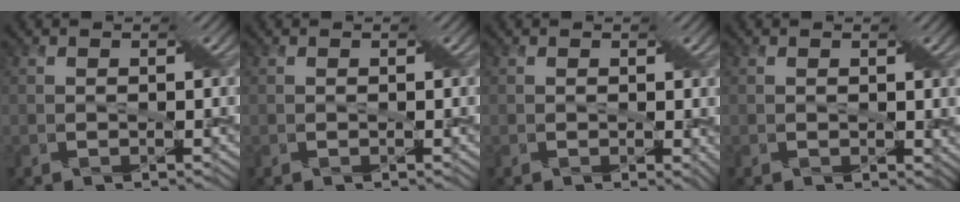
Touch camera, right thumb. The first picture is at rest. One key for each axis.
{"total": 0.0}
{"total": 1.6, "fx": 0.3, "fy": 1.0, "fz": 1.2, "tx": -0.010, "ty": -0.005, "tz": 0.008}
{"total": 0.8, "fx": 0.5, "fy": 0.6, "fz": 0.2, "tx": 0.000, "ty": 0.000, "tz": 0.006}